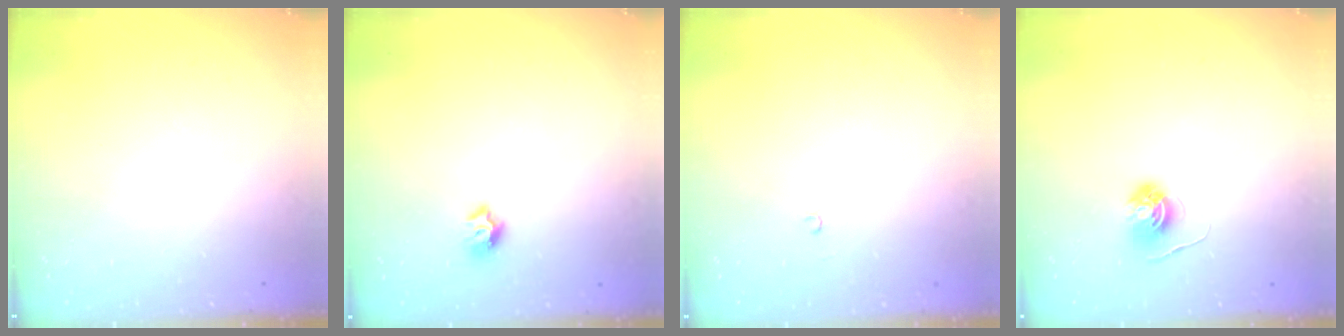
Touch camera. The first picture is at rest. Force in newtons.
{"total": 6.7, "press": 6.7, "slide": 0.8}
{"total": 2.1, "press": 2.1, "slide": 0.2}
{"total": 5.3, "press": 5.3, "slide": 0.5}